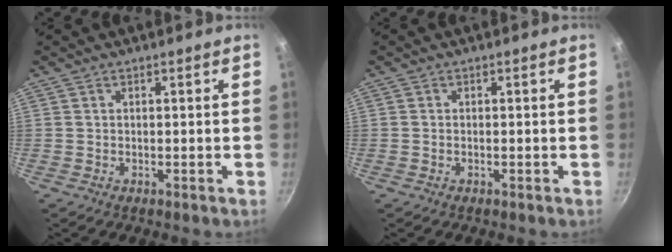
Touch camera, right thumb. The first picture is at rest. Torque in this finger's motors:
{"motor_torque": [-0.40, -0.13, -0.48, 0.34, -0.06]}